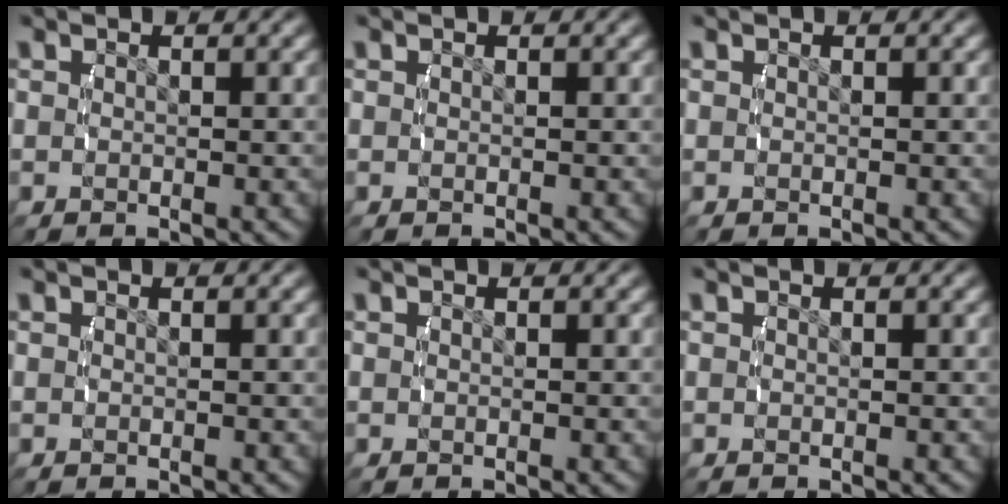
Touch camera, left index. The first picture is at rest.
{"total": 0.0}
{"total": 0.0}
{"total": 0.0}
{"total": 0.0}
{"total": 0.0}